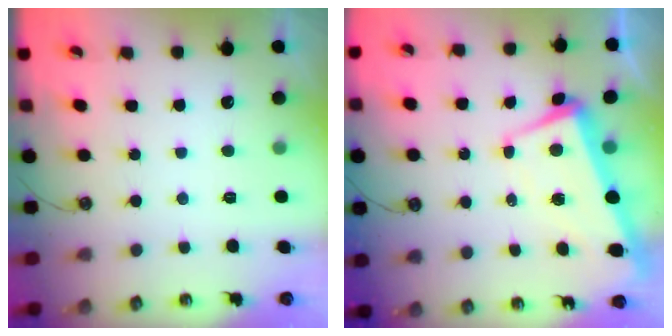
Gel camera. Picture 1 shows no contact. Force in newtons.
{"total": 1.7, "press": 0.9, "slide": 1.4}